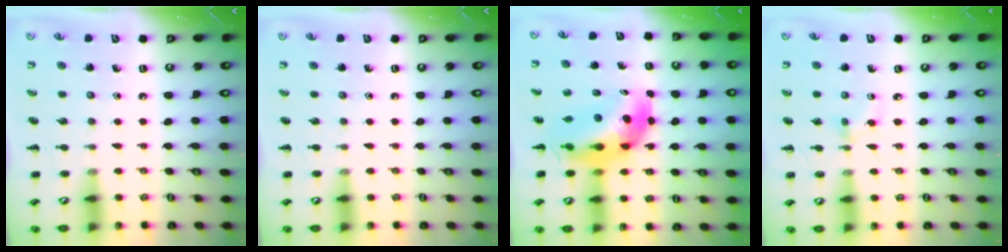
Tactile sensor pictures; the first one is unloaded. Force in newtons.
{"total": 0.0}
{"total": 11.2, "press": 10.6, "slide": 3.6}
{"total": 2.8, "press": 2.6, "slide": 1.0}